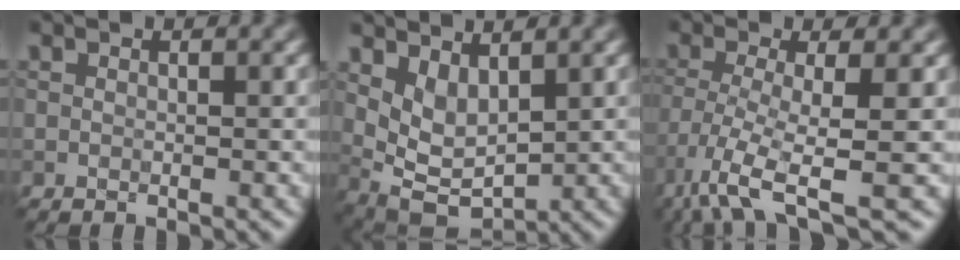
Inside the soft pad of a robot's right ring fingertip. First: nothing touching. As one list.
[{"total": 3.6, "force": [1.7, 2.1, 2.5], "torque": [-0.058, -0.014, 0.040]}, {"total": 6.6, "force": [-3.8, 1.3, 5.2], "torque": [-0.105, -0.010, -0.081]}]